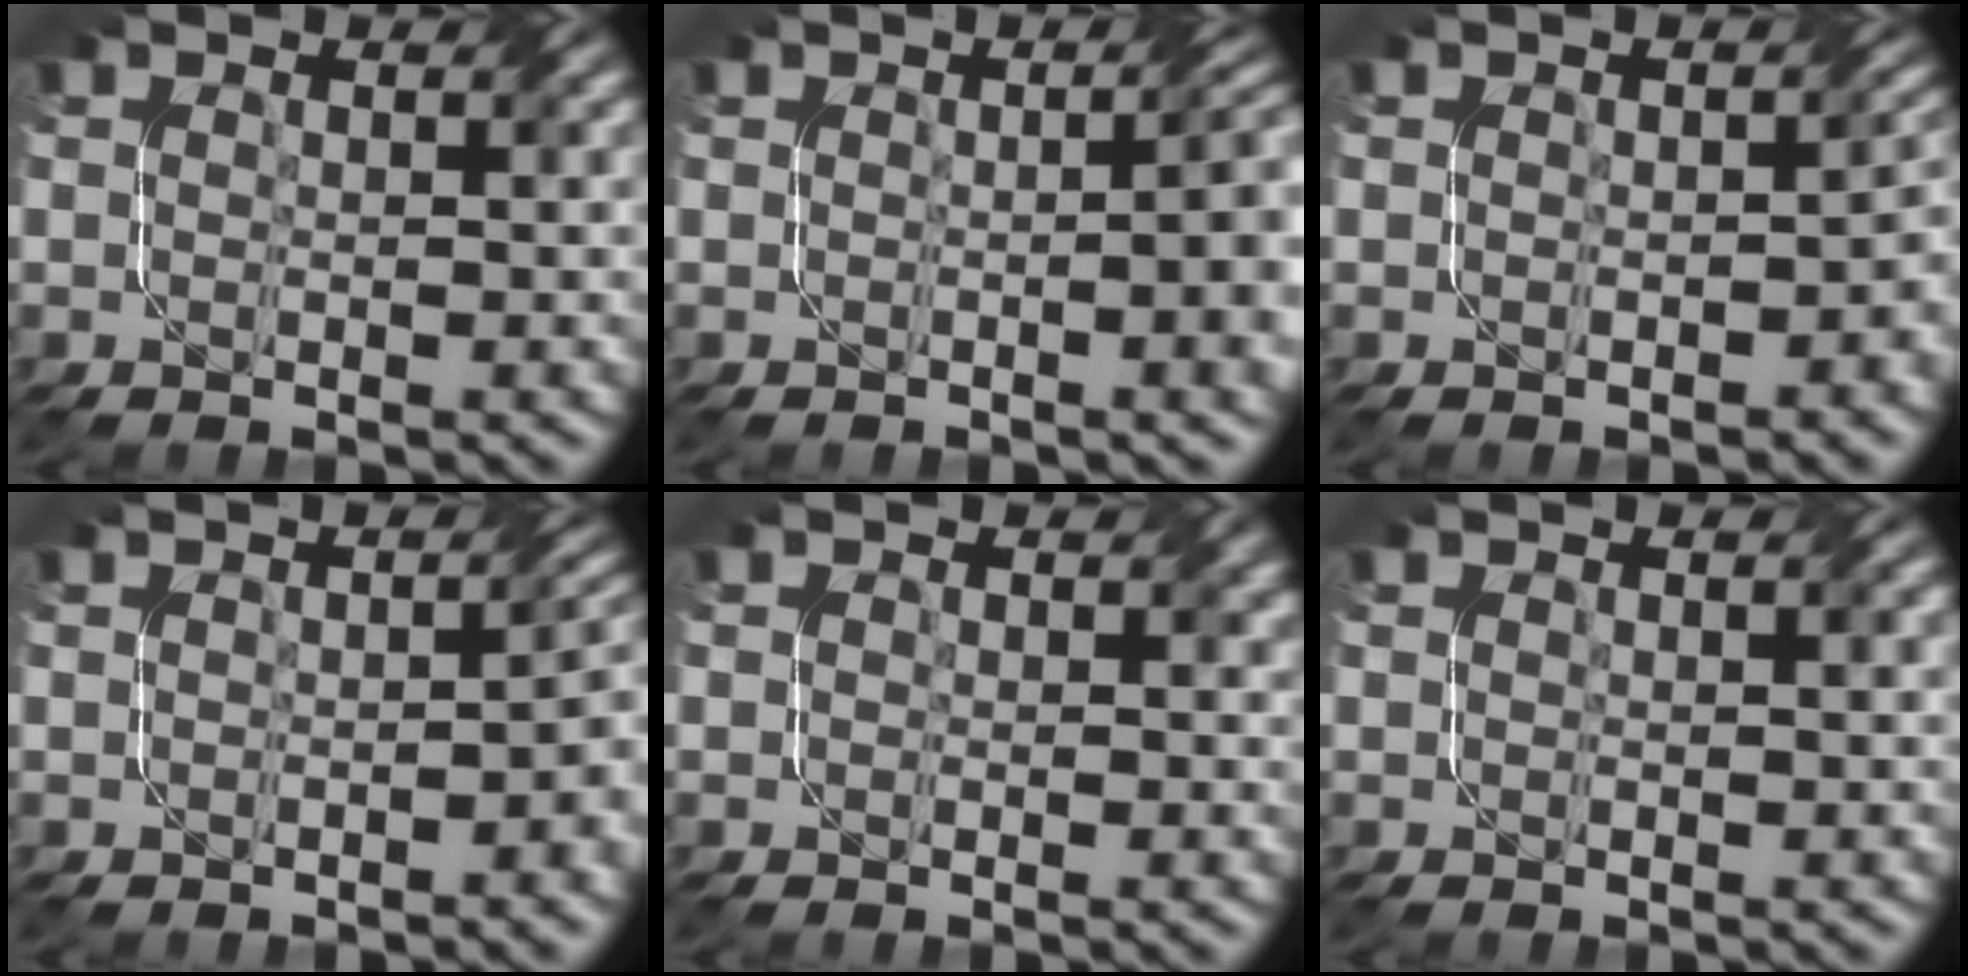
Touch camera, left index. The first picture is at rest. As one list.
[{"total": 6.8, "force": [-0.2, 2.5, 6.4], "torque": [-0.042, 0.012, -0.004]}, {"total": 2.2, "force": [-0.4, 1.1, 1.9], "torque": [-0.021, -0.001, -0.004]}, {"total": 2.3, "force": [-0.6, 0.6, 2.1], "torque": [-0.029, 0.005, -0.006]}, {"total": 1.1, "force": [0.5, 0.9, 0.4], "torque": [-0.002, -0.004, 0.003]}, {"total": 0.7, "force": [0.4, 0.1, 0.6], "torque": [-0.009, 0.002, 0.008]}]